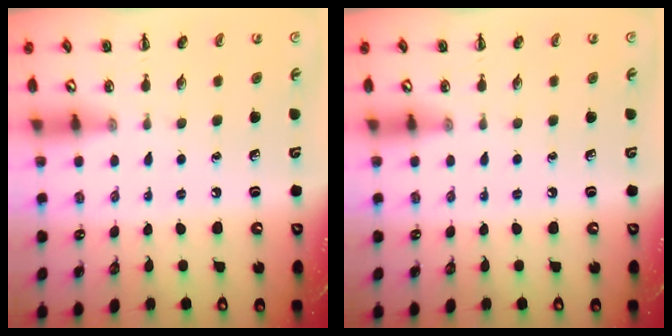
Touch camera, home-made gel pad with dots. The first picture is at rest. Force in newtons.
{"total": 0.0}